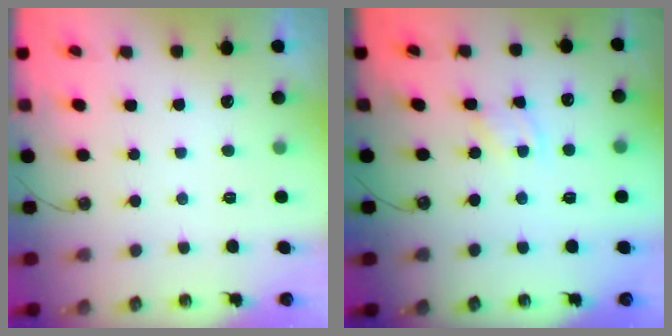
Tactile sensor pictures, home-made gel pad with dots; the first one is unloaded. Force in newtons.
{"total": 2.3, "press": 2.3, "slide": 0.4}